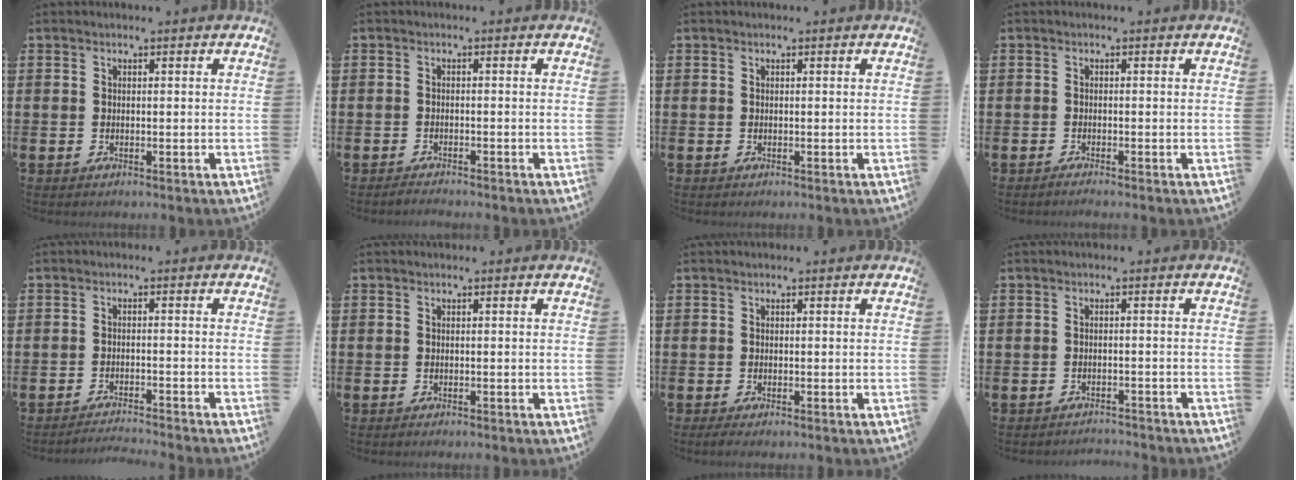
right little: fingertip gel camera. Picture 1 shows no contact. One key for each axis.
{"total": 1.1, "fx": -1.0, "fy": 0.0, "fz": 0.2, "tx": -0.006, "ty": -0.001, "tz": -0.021}
{"total": 0.0}
{"total": 0.8, "fx": -0.6, "fy": 0.0, "fz": 0.4, "tx": -0.007, "ty": -0.002, "tz": -0.013}
{"total": 1.8, "fx": -1.7, "fy": -0.3, "fz": 0.1, "tx": -0.002, "ty": 0.005, "tz": -0.036}
{"total": 0.0}
{"total": 0.7, "fx": -0.3, "fy": 0.1, "fz": 0.6, "tx": -0.010, "ty": 0.000, "tz": -0.007}
{"total": 1.4, "fx": -1.4, "fy": 0.0, "fz": -0.1, "tx": -0.002, "ty": 0.004, "tz": -0.029}